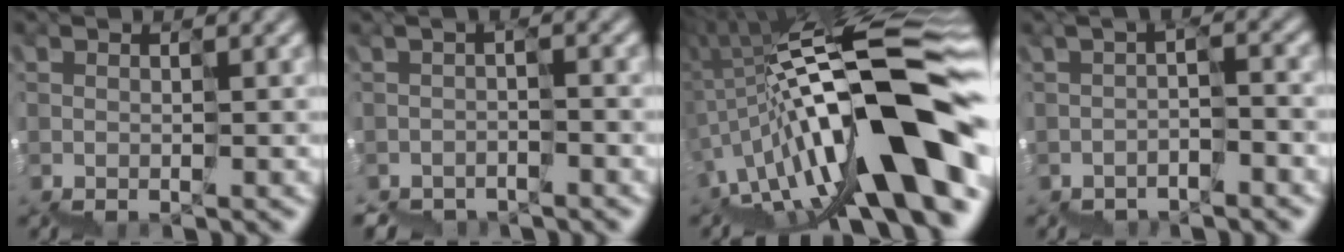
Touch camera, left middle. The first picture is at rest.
{"total": 2.4, "force": [-2.4, 0.1, -0.2], "torque": [-0.003, -0.005, -0.029]}
{"total": 15.0, "force": [-2.7, 4.9, 13.9], "torque": [-0.225, 0.040, -0.057]}
{"total": 2.4, "force": [-2.1, 0.3, 1.0], "torque": [-0.017, 0.002, -0.028]}